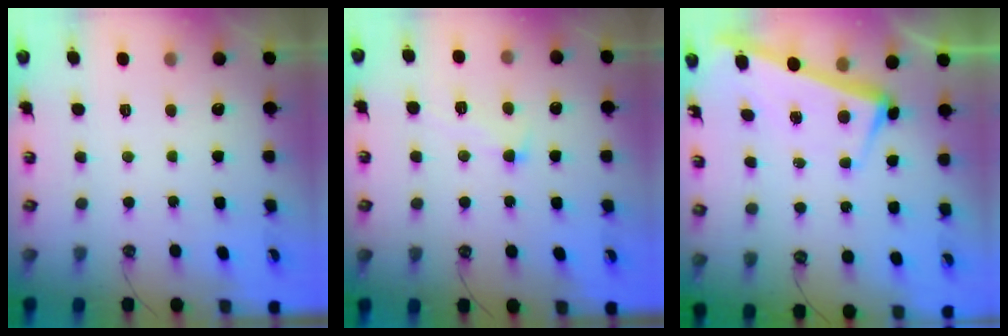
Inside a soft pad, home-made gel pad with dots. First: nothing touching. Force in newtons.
{"total": 1.7, "press": 1.5, "slide": 0.9}
{"total": 3.4, "press": 3.2, "slide": 0.9}